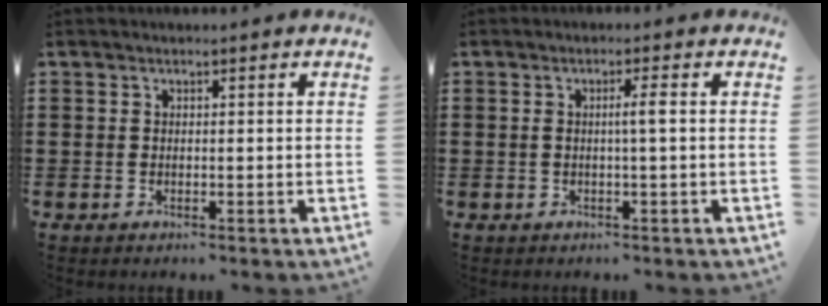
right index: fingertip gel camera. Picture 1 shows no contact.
{"total": 2.3, "force": [0.0, -0.2, 2.3], "torque": [-0.042, -0.002, -0.005]}